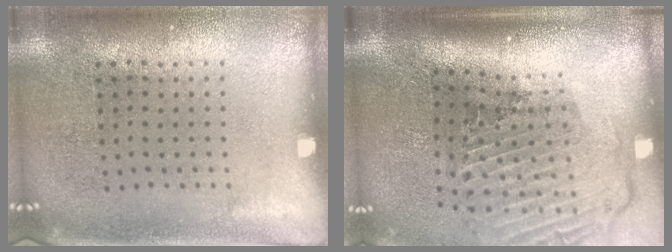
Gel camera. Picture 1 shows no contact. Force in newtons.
{"total": 2.9, "press": 2.0, "slide": 2.2}